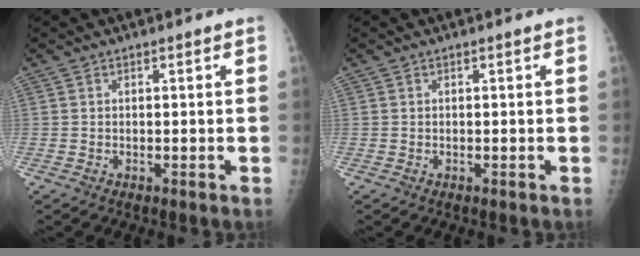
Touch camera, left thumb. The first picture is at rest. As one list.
[{"total": 0.0}]